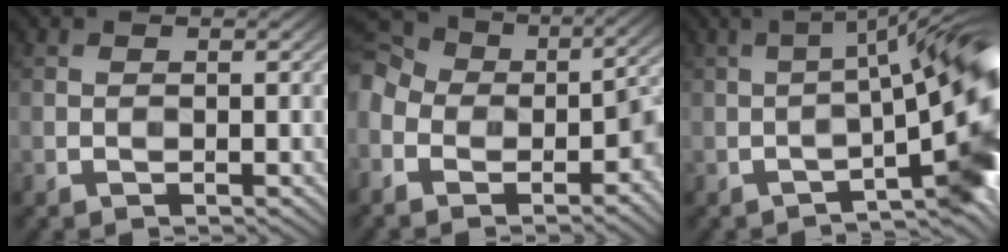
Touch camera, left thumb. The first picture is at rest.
{"total": 14.5, "force": [-5.1, 10.8, 8.2], "torque": [-0.206, -0.023, -0.086]}
{"total": 10.8, "force": [-3.0, 1.9, 10.2], "torque": [-0.130, 0.023, -0.052]}